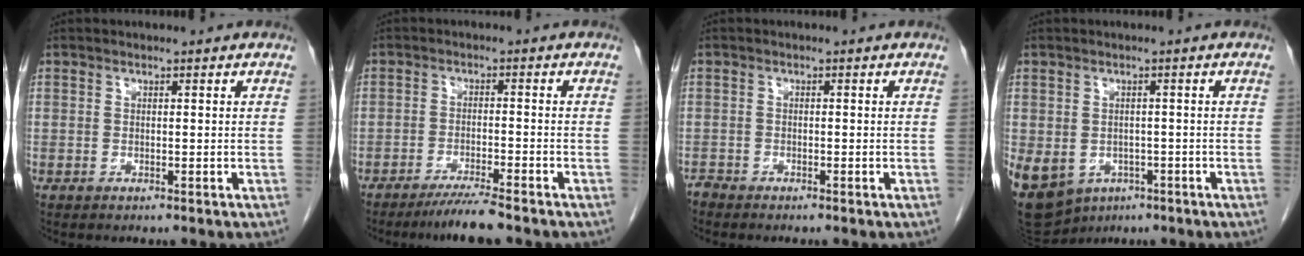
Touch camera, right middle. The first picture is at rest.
{"total": 5.0, "force": [-4.2, -0.4, 2.8], "torque": [-0.050, -0.015, -0.075]}
{"total": 1.0, "force": [-1.0, 0.0, -0.1], "torque": [0.002, -0.003, -0.019]}
{"total": 20.9, "force": [-9.1, 16.4, 9.1], "torque": [-0.299, -0.018, -0.119]}